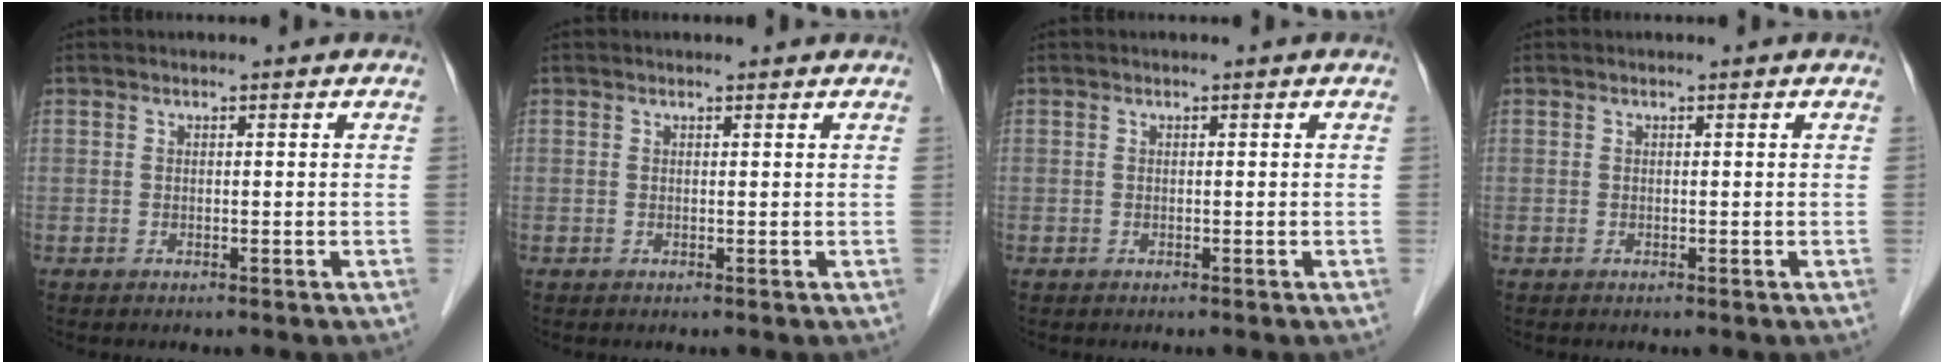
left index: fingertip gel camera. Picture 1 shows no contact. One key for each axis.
{"total": 1.8, "fx": 1.7, "fy": 0.3, "fz": 0.2, "tx": -0.011, "ty": 0.010, "tz": 0.017}
{"total": 0.0}
{"total": 0.0}